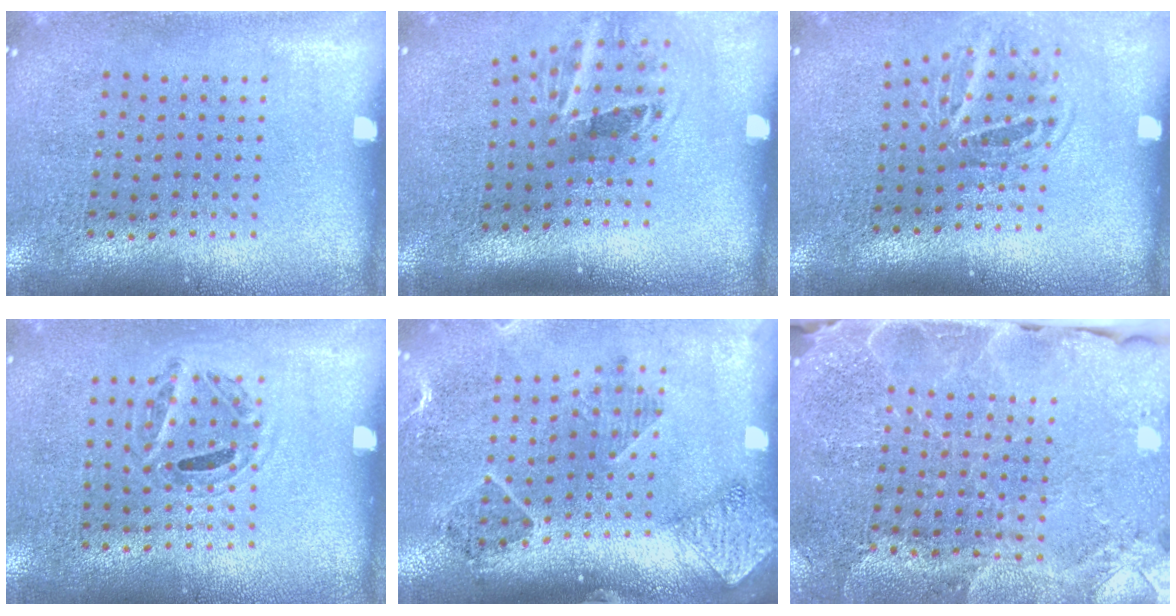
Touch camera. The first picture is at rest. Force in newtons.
{"total": 2.0, "press": 1.2, "slide": 1.6}
{"total": 1.8, "press": 1.2, "slide": 1.4}
{"total": 1.0, "press": 0.7, "slide": 0.8}
{"total": 1.4, "press": 1.4, "slide": 0.1}
{"total": 3.1, "press": 3.1, "slide": 0.4}